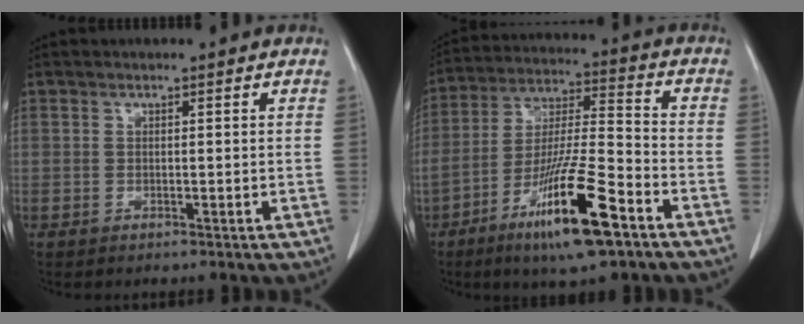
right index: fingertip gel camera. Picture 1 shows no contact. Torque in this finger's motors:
{"motor_torque": [2.14, 0.00, 0.62, 0.21]}